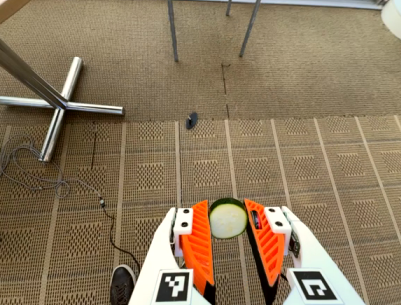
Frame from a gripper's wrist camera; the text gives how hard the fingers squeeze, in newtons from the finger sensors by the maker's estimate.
{"total": 7.7, "left": 7.7, "right": 7.8}